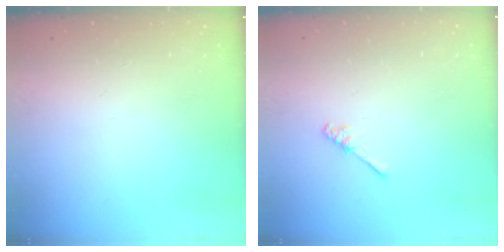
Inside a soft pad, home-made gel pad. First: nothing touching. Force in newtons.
{"total": 3.1, "press": 3.1, "slide": 0.5}